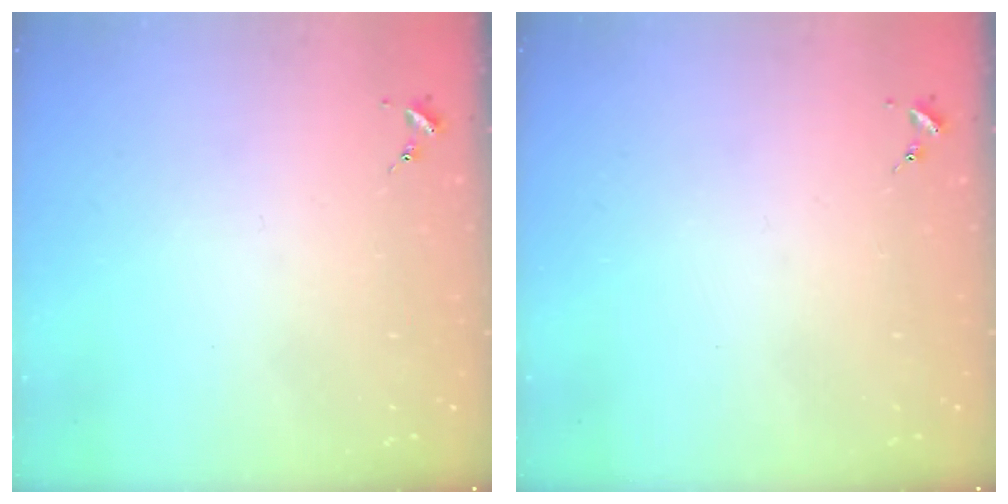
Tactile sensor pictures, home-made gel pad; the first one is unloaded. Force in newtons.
{"total": 0.0}